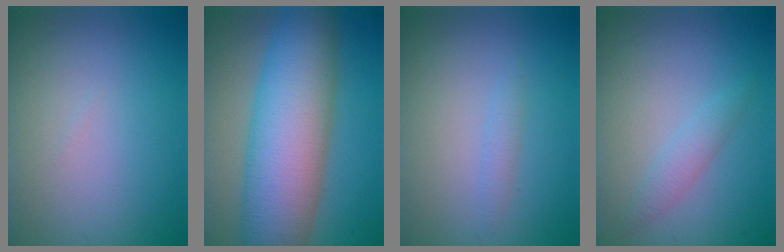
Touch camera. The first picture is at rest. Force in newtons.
{"total": 11.6, "press": 11.6, "slide": 0.1}
{"total": 0.9, "press": 0.9, "slide": 0.1}
{"total": 1.5, "press": 1.5, "slide": 0.1}